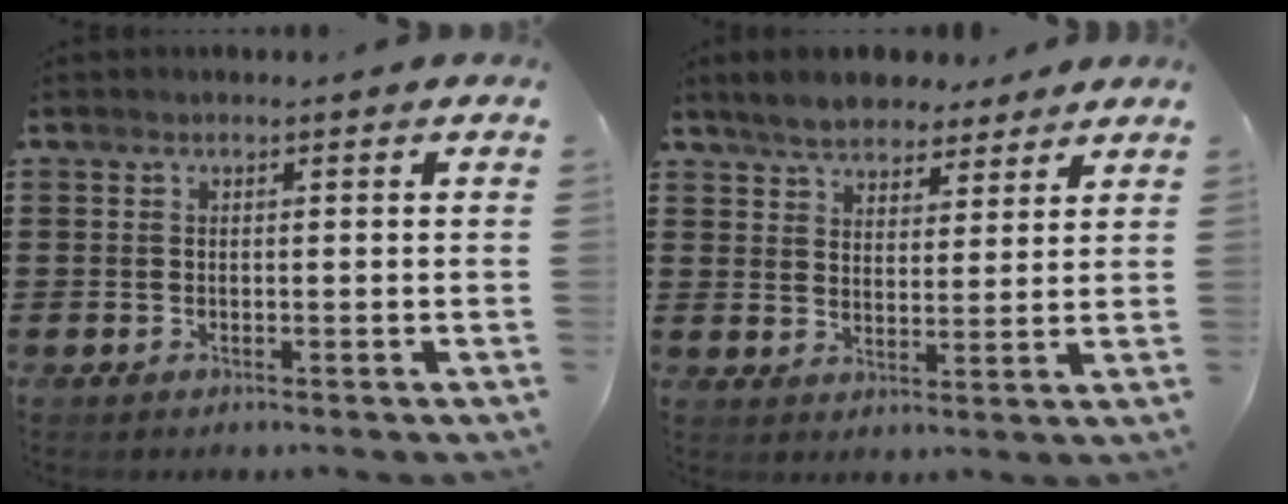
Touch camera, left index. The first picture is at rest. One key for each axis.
{"total": 5.6, "fx": 5.1, "fy": 1.9, "fz": 1.2, "tx": -0.043, "ty": -0.004, "tz": 0.096}